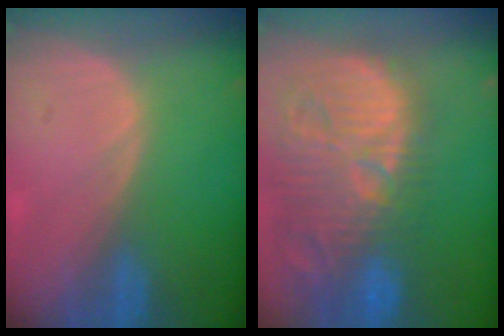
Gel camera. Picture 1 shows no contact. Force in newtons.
{"total": 15.3, "press": 13.2, "slide": 7.6}